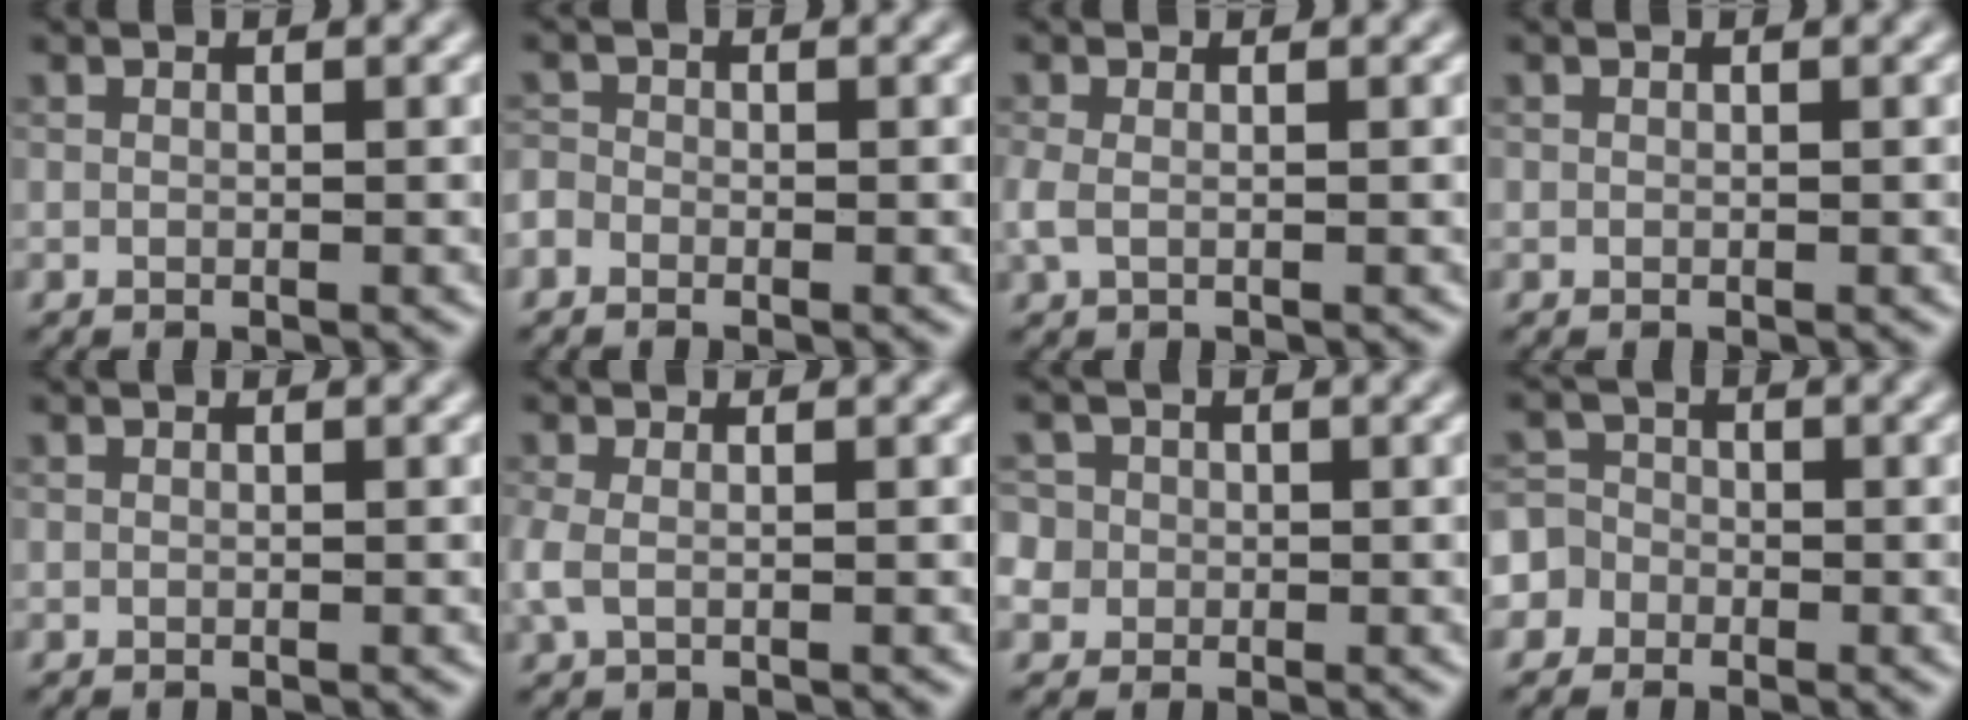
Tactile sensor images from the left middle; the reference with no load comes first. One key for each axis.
{"total": 1.3, "fx": -0.9, "fy": 0.8, "fz": 0.3, "tx": -0.004, "ty": 0.002, "tz": -0.021}
{"total": 1.3, "fx": -0.2, "fy": 0.7, "fz": 1.1, "tx": -0.029, "ty": -0.001, "tz": -0.006}
{"total": 0.0}
{"total": 0.0}
{"total": 1.6, "fx": -0.2, "fy": 0.9, "fz": 1.3, "tx": -0.036, "ty": -0.001, "tz": -0.007}
{"total": 5.5, "fx": 0.2, "fy": 5.2, "fz": 1.9, "tx": -0.040, "ty": 0.032, "tz": -0.025}
{"total": 4.9, "fx": -2.0, "fy": 4.4, "fz": 0.9, "tx": 0.000, "ty": 0.013, "tz": -0.066}